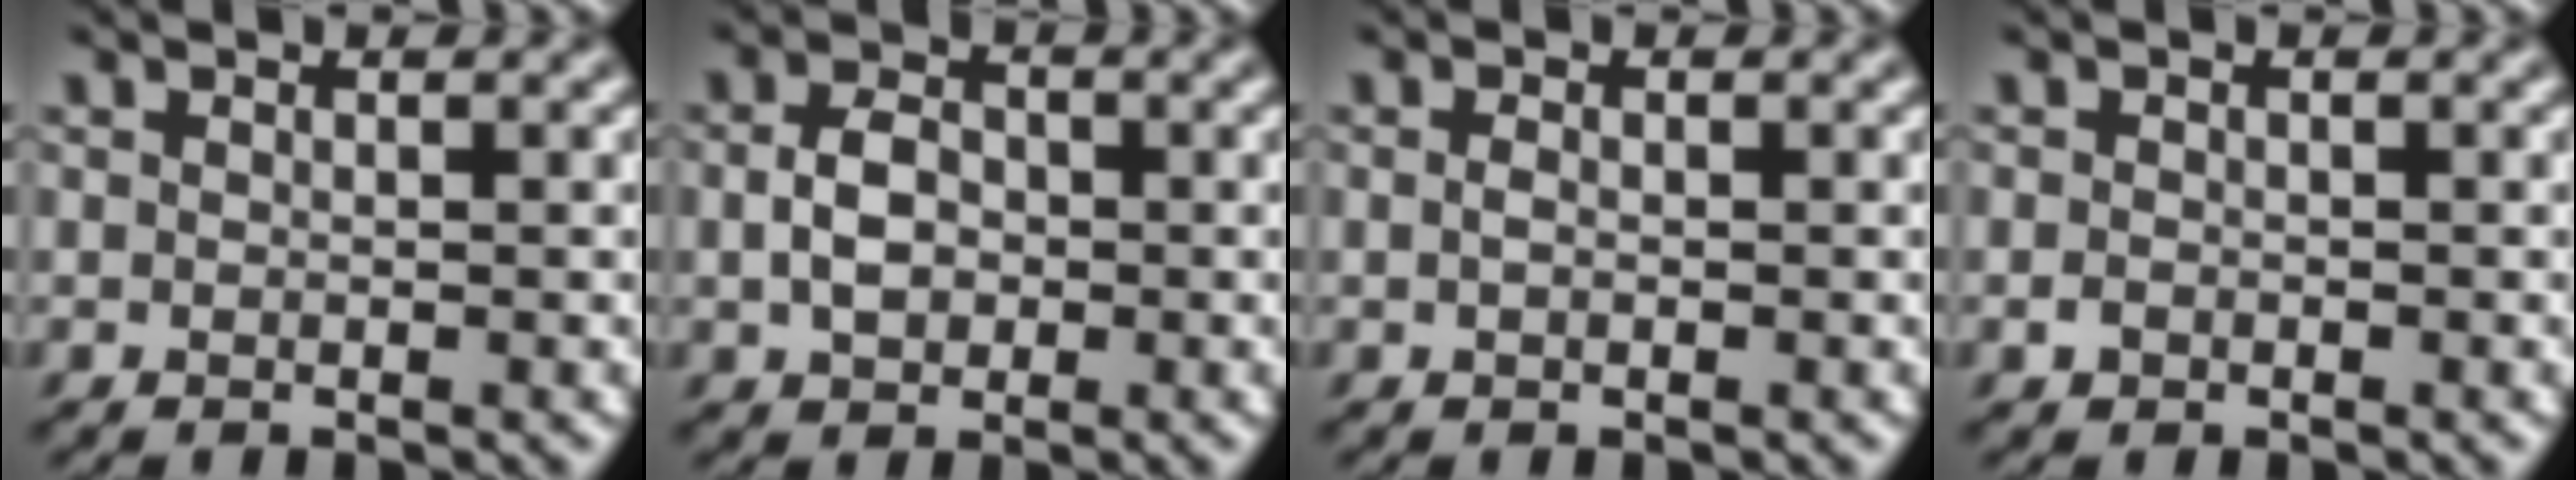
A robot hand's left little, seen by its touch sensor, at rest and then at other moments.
{"total": 3.3, "force": [-0.4, 2.4, 2.2], "torque": [-0.048, 0.002, -0.014]}
{"total": 0.8, "force": [-0.2, 0.4, 0.6], "torque": [-0.017, 0.001, -0.006]}
{"total": 0.7, "force": [-0.4, 0.5, 0.2], "torque": [-0.004, -0.002, -0.010]}